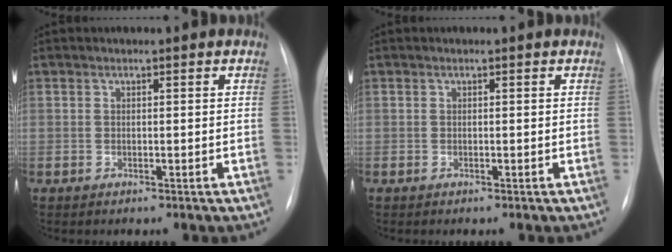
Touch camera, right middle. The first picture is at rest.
{"total": 0.0}